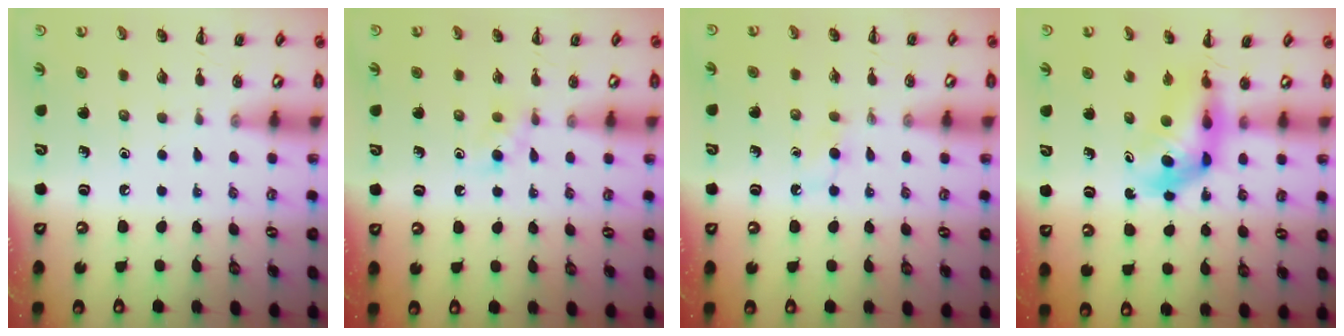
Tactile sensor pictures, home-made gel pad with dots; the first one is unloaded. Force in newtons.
{"total": 3.6, "press": 3.2, "slide": 1.5}
{"total": 2.7, "press": 2.5, "slide": 1.0}
{"total": 5.1, "press": 5.0, "slide": 0.9}